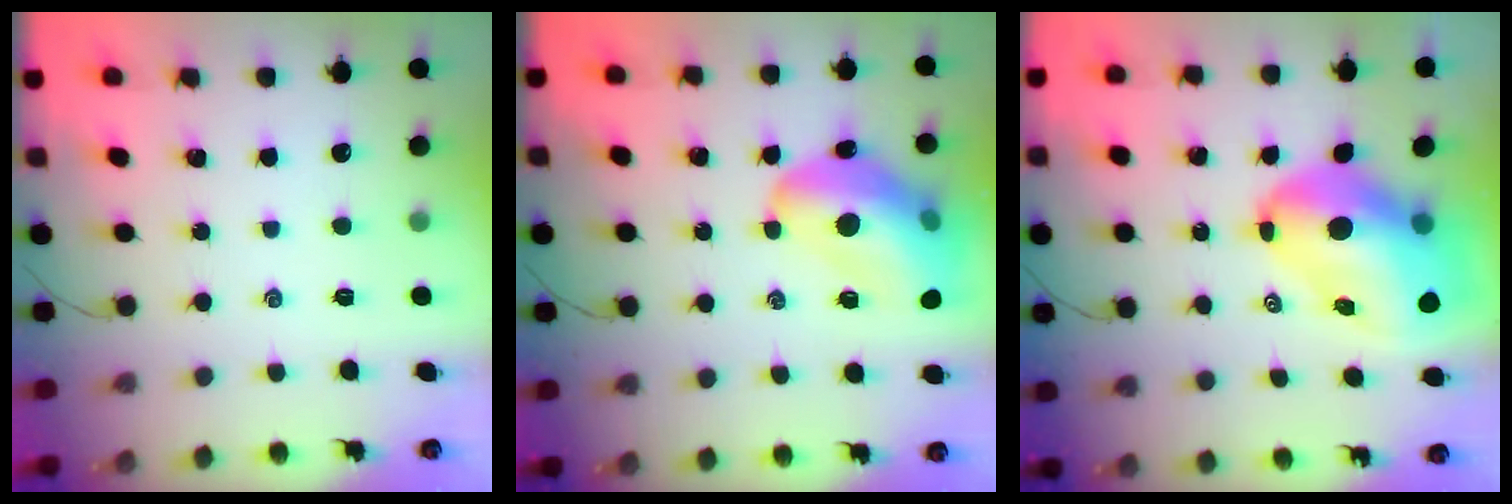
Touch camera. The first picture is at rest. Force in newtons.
{"total": 18.8, "press": 18.3, "slide": 4.1}
{"total": 16.8, "press": 16.1, "slide": 4.9}